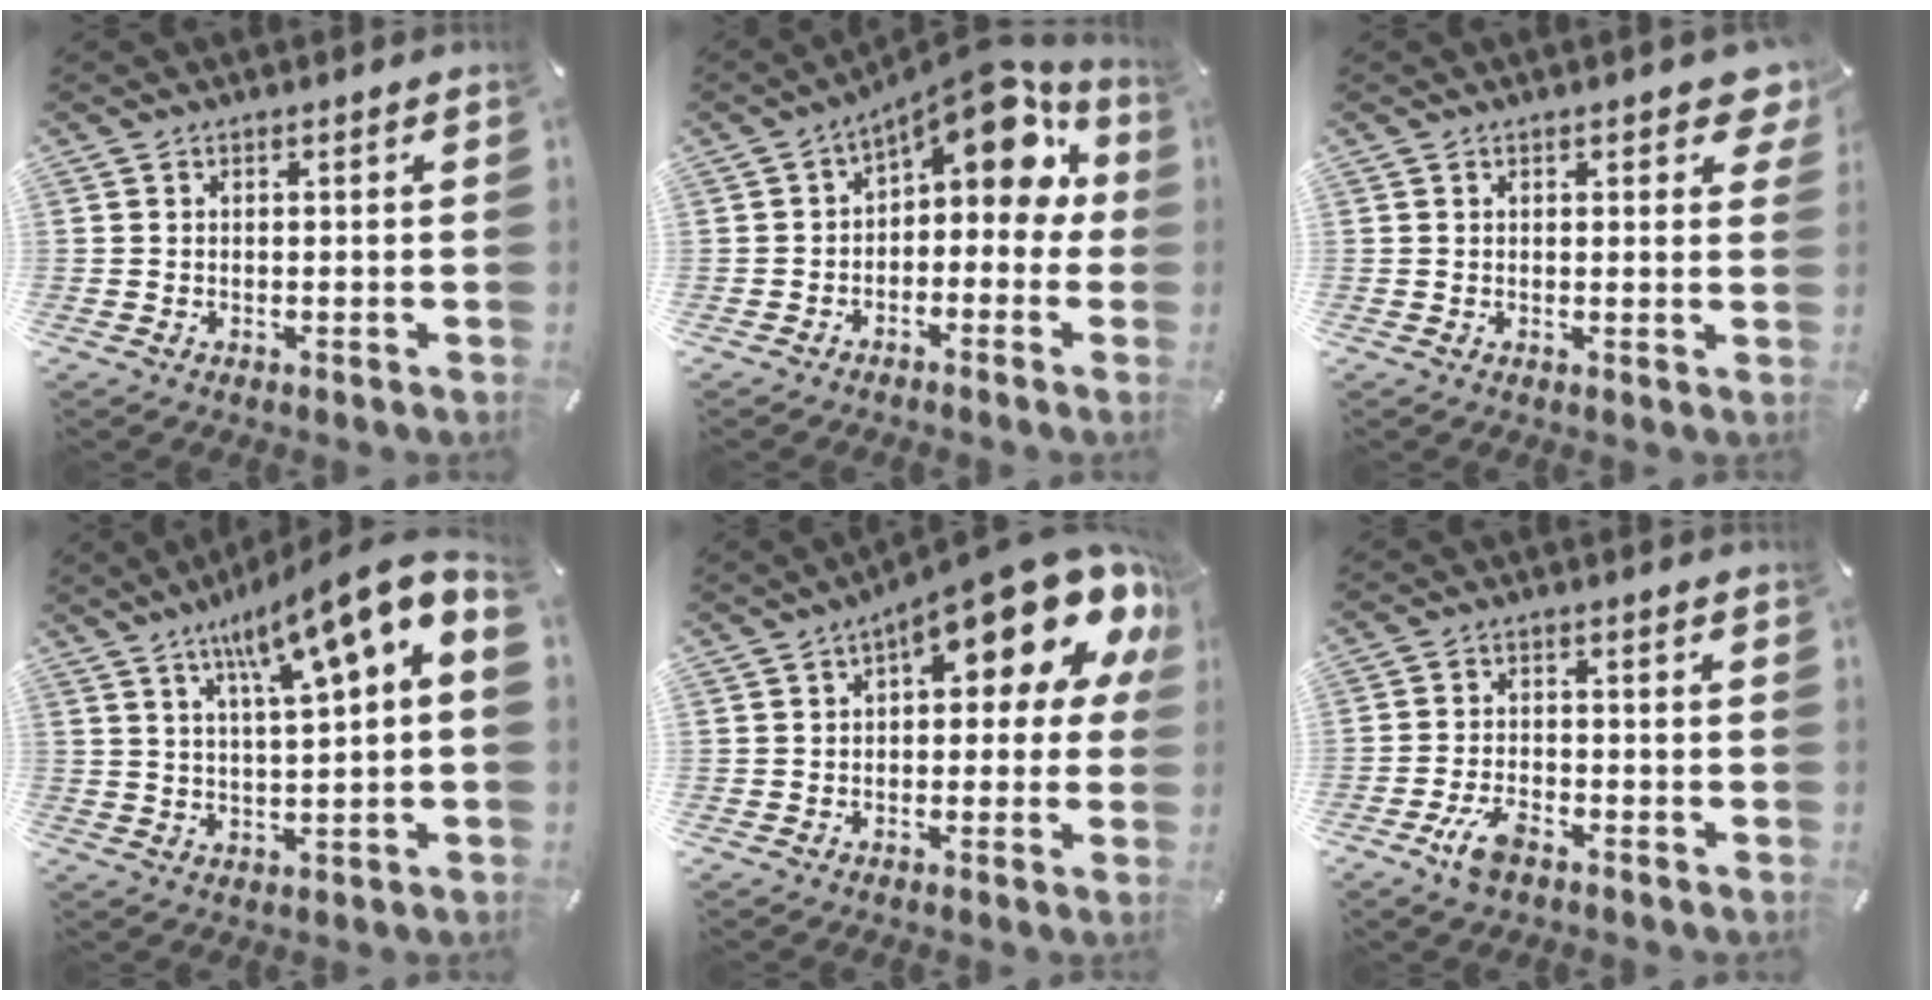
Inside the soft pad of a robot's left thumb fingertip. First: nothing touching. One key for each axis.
{"total": 11.9, "fx": 5.8, "fy": 5.7, "fz": 8.7, "tx": -0.121, "ty": -0.044, "tz": 0.099}
{"total": 4.0, "fx": 2.3, "fy": 1.8, "fz": 2.6, "tx": -0.028, "ty": -0.011, "tz": 0.035}
{"total": 11.9, "fx": 7.5, "fy": 1.6, "fz": 9.1, "tx": -0.156, "ty": -0.050, "tz": 0.124}
{"total": 17.9, "fx": 9.3, "fy": 6.9, "fz": 13.7, "tx": -0.181, "ty": -0.068, "tz": 0.152}
{"total": 6.1, "fx": -3.5, "fy": 2.8, "fz": 4.1, "tx": -0.103, "ty": 0.007, "tz": -0.071}